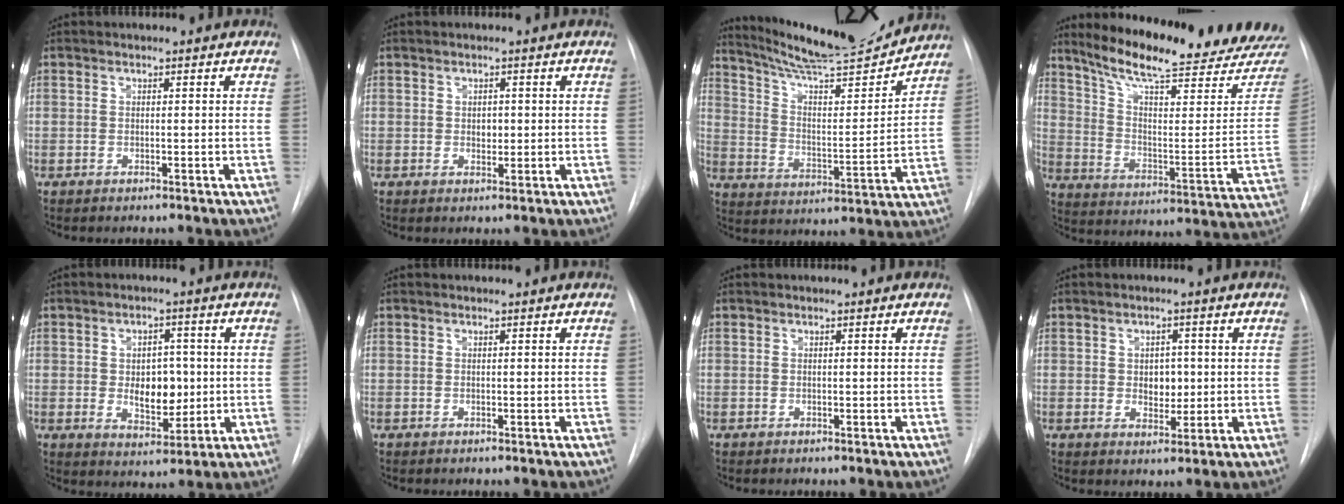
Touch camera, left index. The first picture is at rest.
{"total": 1.4, "force": [-0.6, 1.0, 0.8], "torque": [-0.010, -0.006, -0.006]}
{"total": 17.9, "force": [16.8, 1.0, 5.9], "torque": [-0.103, -0.034, 0.255]}
{"total": 24.6, "force": [22.2, 1.6, 10.5], "torque": [-0.162, -0.099, 0.300]}
{"total": 6.6, "force": [-0.6, 4.0, 5.2], "torque": [-0.073, -0.003, 0.002]}
{"total": 0.0}
{"total": 0.0}
{"total": 3.3, "force": [-0.4, 2.4, 2.2], "torque": [-0.025, -0.005, -0.002]}